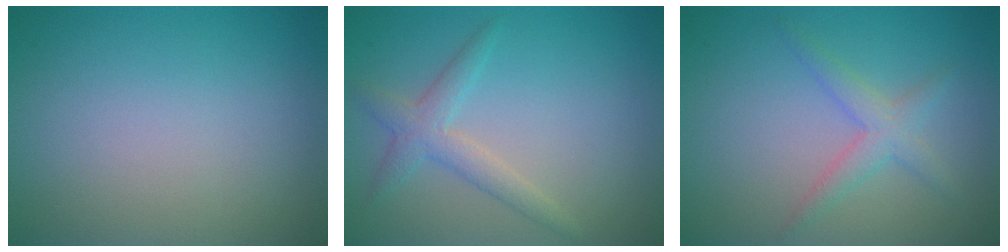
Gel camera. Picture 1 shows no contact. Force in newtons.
{"total": 2.5, "press": 2.5, "slide": 0.0}
{"total": 2.3, "press": 2.3, "slide": 0.1}